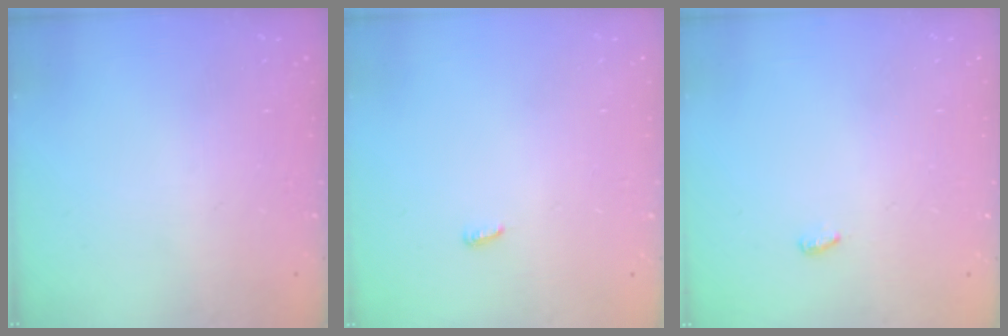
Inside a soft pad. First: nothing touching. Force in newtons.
{"total": 2.6, "press": 2.6, "slide": 0.2}
{"total": 3.6, "press": 3.6, "slide": 0.4}